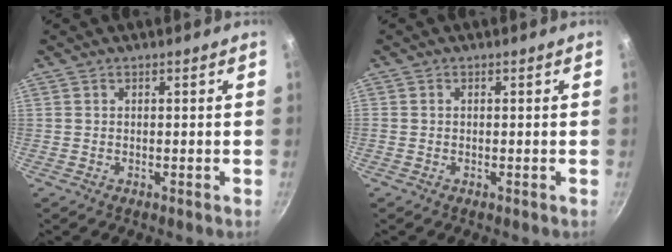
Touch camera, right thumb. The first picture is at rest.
{"total": 0.0}